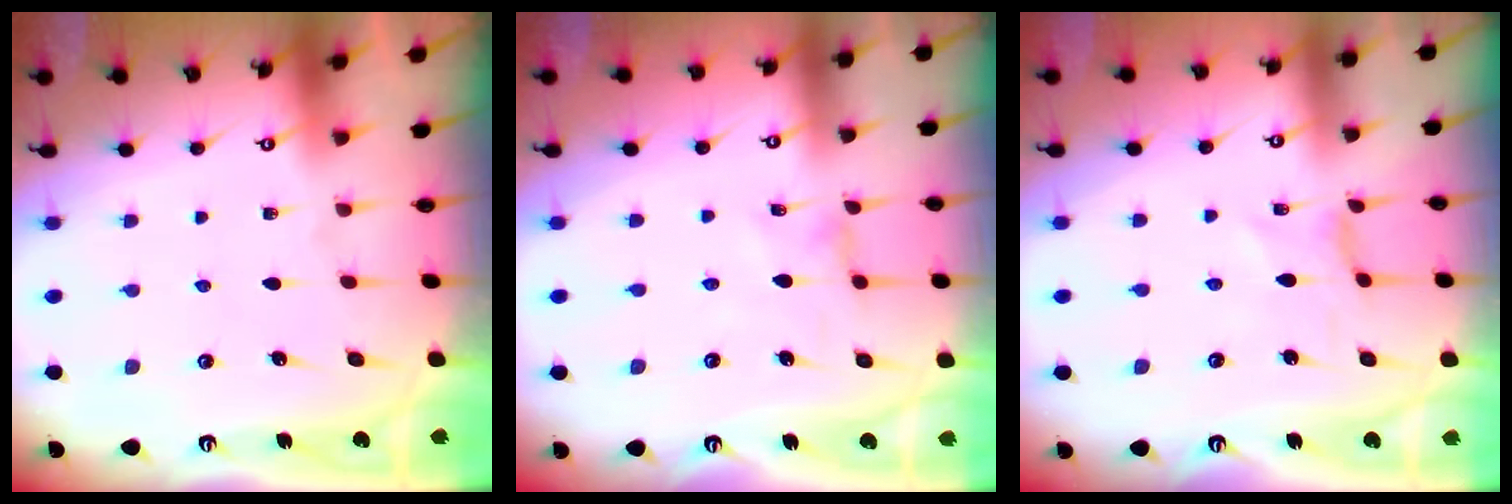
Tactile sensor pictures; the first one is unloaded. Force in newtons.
{"total": 0.8, "press": 0.8, "slide": 0.3}
{"total": 0.0}